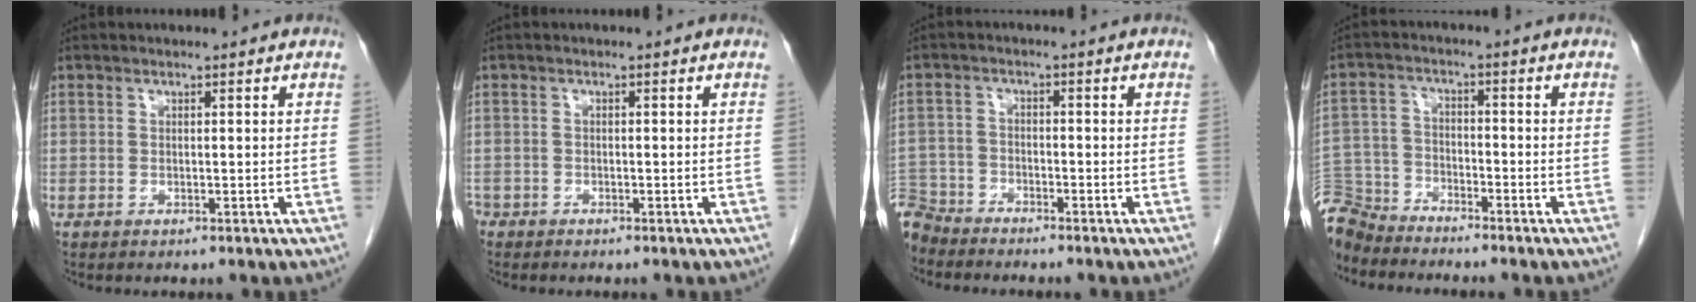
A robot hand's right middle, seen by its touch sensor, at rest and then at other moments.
{"total": 1.9, "force": [-1.4, 1.1, 0.3], "torque": [-0.015, -0.001, -0.027]}
{"total": 5.9, "force": [-5.7, 1.7, -0.2], "torque": [0.005, -0.005, -0.113]}
{"total": 7.6, "force": [-7.5, 1.6, 0.4], "torque": [-0.016, -0.005, -0.149]}